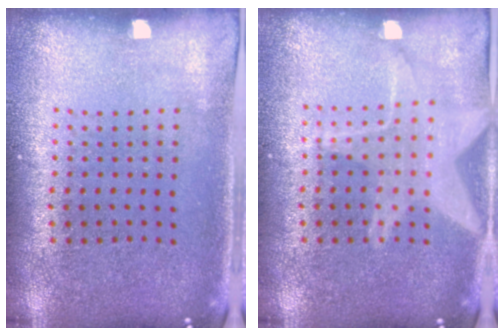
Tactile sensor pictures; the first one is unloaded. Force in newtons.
{"total": 1.6, "press": 1.6, "slide": 0.2}